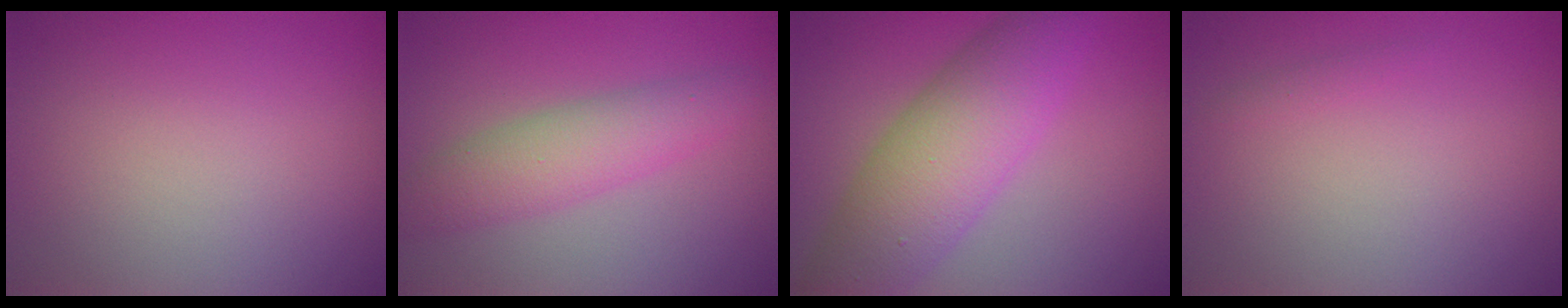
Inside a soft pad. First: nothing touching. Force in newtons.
{"total": 4.2, "press": 4.2, "slide": 0.1}
{"total": 8.1, "press": 8.1, "slide": 0.1}
{"total": 0.6, "press": 0.6, "slide": 0.0}